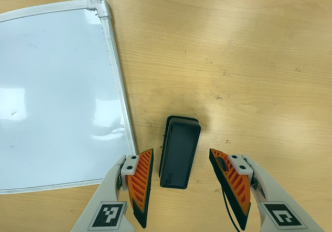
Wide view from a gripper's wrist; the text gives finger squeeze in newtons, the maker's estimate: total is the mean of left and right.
{"total": 0.0}